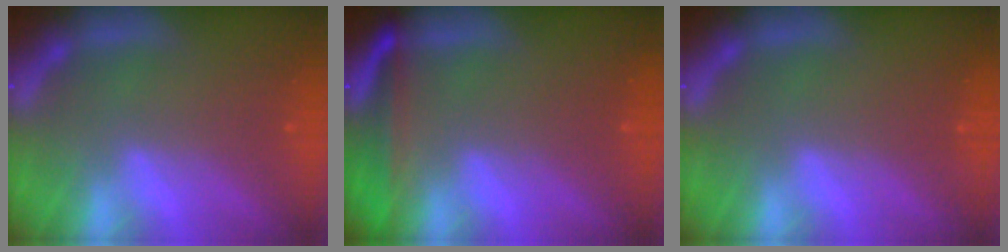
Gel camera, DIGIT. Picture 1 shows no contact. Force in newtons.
{"total": 5.0}
{"total": 0.0}